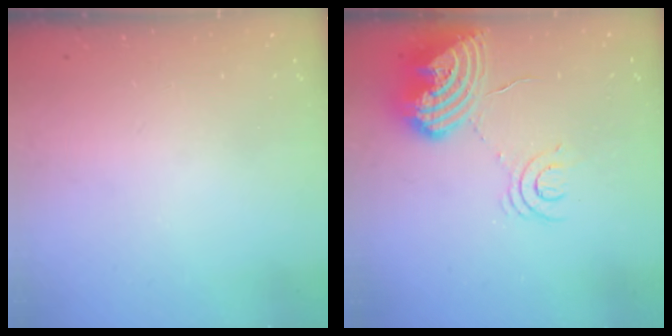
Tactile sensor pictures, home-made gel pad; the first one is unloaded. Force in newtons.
{"total": 17.1, "press": 17.0, "slide": 1.6}